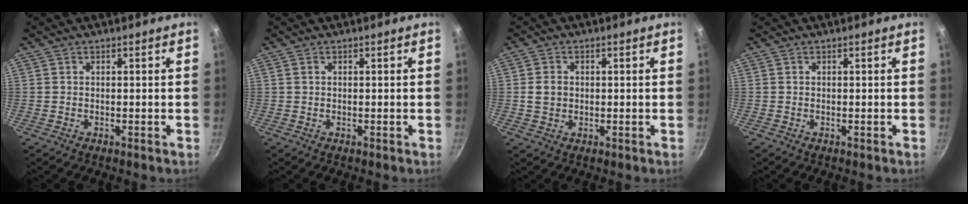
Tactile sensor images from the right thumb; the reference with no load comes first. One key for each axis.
{"total": 0.5, "fx": 0.2, "fy": 0.4, "fz": 0.3, "tx": -0.006, "ty": 0.002, "tz": 0.004}
{"total": 3.3, "fx": 0.2, "fy": 2.7, "fz": 1.8, "tx": -0.024, "ty": 0.005, "tz": 0.002}
{"total": 0.0}